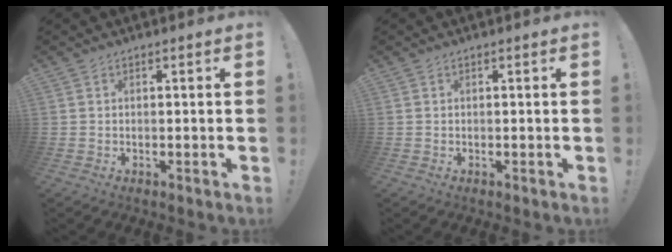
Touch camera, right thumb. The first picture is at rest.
{"total": 0.0}